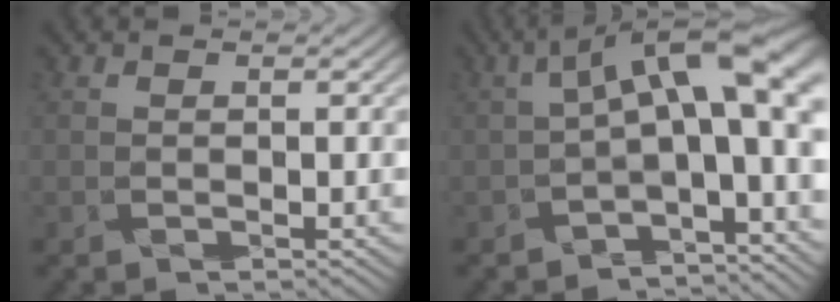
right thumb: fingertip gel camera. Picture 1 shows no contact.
{"total": 11.5, "force": [0.1, 4.6, 10.5], "torque": [-0.161, 0.004, 0.003]}